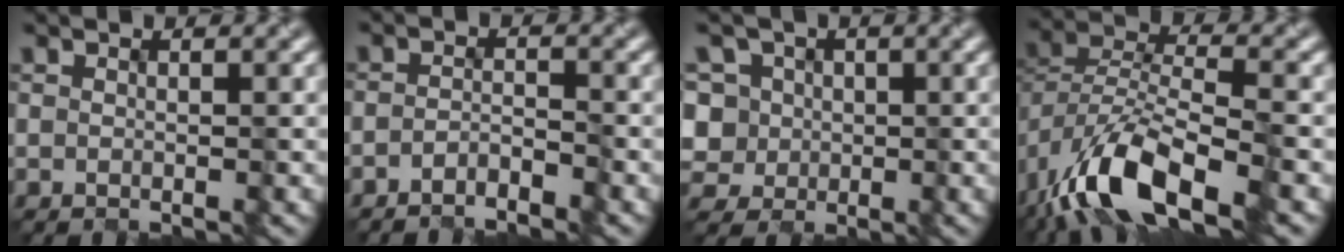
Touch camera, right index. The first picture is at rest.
{"total": 1.8, "force": [-1.7, 0.2, 0.5], "torque": [-0.007, 0.003, -0.032]}
{"total": 6.6, "force": [1.0, 6.0, 2.6], "torque": [-0.048, 0.028, -0.007]}
{"total": 10.3, "force": [-6.3, 4.2, 7.0], "torque": [-0.133, -0.005, -0.120]}